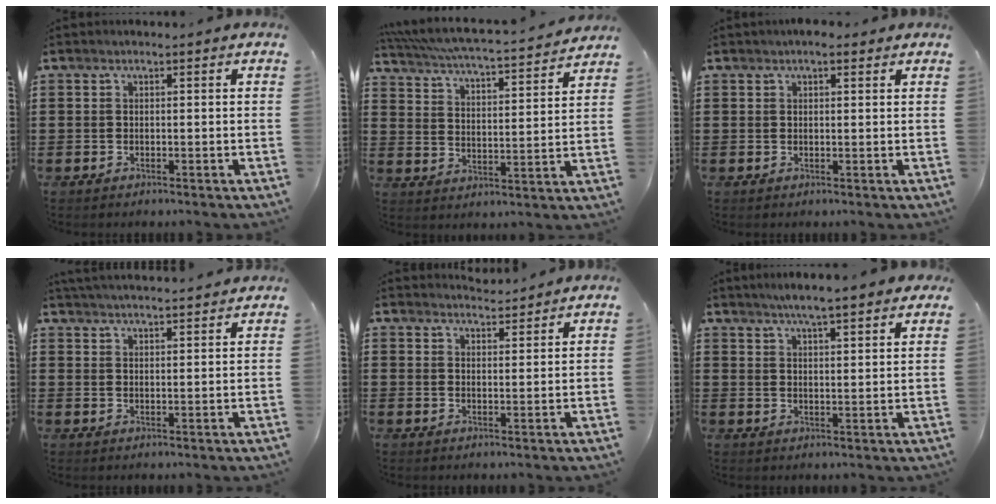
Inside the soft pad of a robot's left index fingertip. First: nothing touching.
{"total": 4.6, "force": [4.3, -0.2, 1.6], "torque": [-0.053, -0.037, 0.067]}
{"total": 1.8, "force": [1.3, 0.4, 1.1], "torque": [-0.023, 0.005, 0.024]}
{"total": 3.0, "force": [2.9, -0.5, 0.4], "torque": [-0.016, -0.010, 0.053]}
{"total": 2.9, "force": [2.9, 0.2, 0.2], "torque": [-0.012, -0.010, 0.055]}
{"total": 4.4, "force": [3.9, 0.1, 2.1], "torque": [-0.051, -0.007, 0.068]}